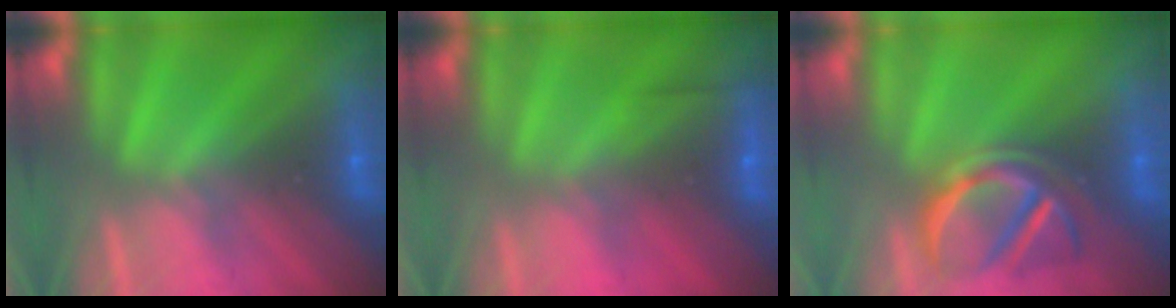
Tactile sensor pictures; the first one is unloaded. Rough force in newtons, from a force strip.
{"total": 2.5}
{"total": 3.9}